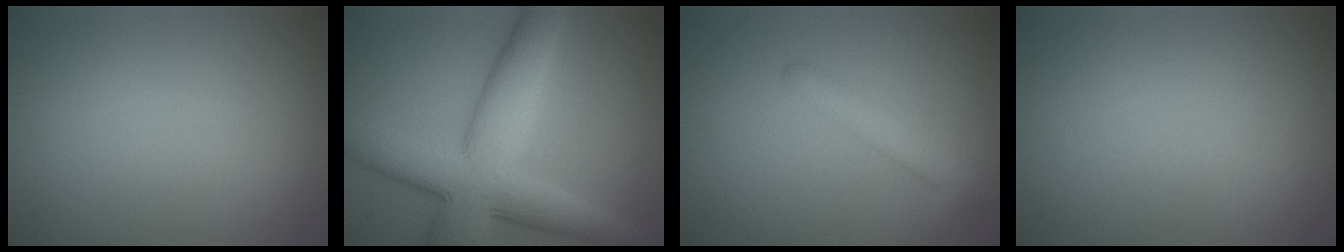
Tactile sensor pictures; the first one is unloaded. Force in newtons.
{"total": 9.8, "press": 9.8, "slide": 0.3}
{"total": 2.8, "press": 2.7, "slide": 0.2}
{"total": 0.0}